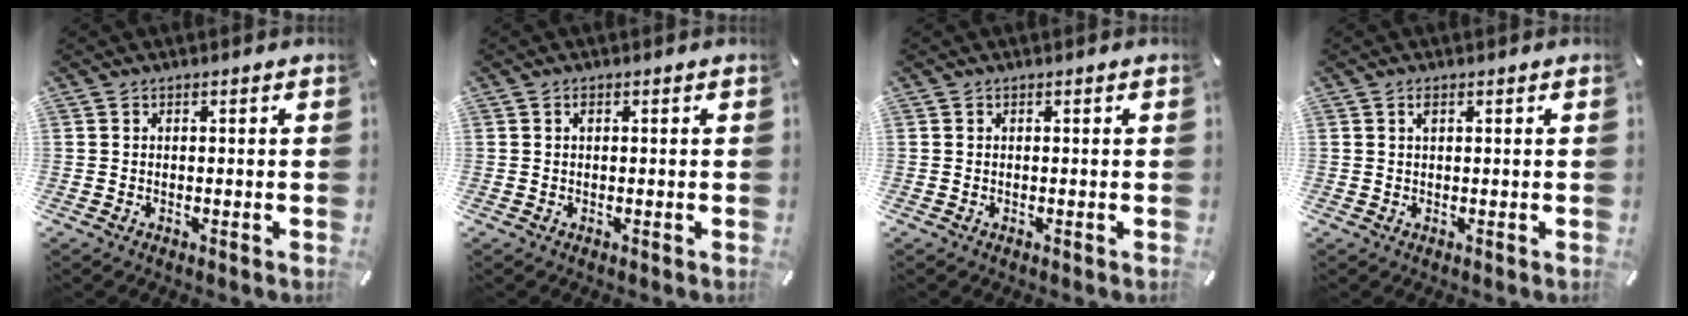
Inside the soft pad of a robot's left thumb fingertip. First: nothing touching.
{"total": 0.6, "force": [0.2, 0.3, 0.5], "torque": [-0.010, 0.002, 0.003]}
{"total": 0.0}
{"total": 1.0, "force": [0.4, 0.3, 0.8], "torque": [-0.017, 0.003, 0.007]}